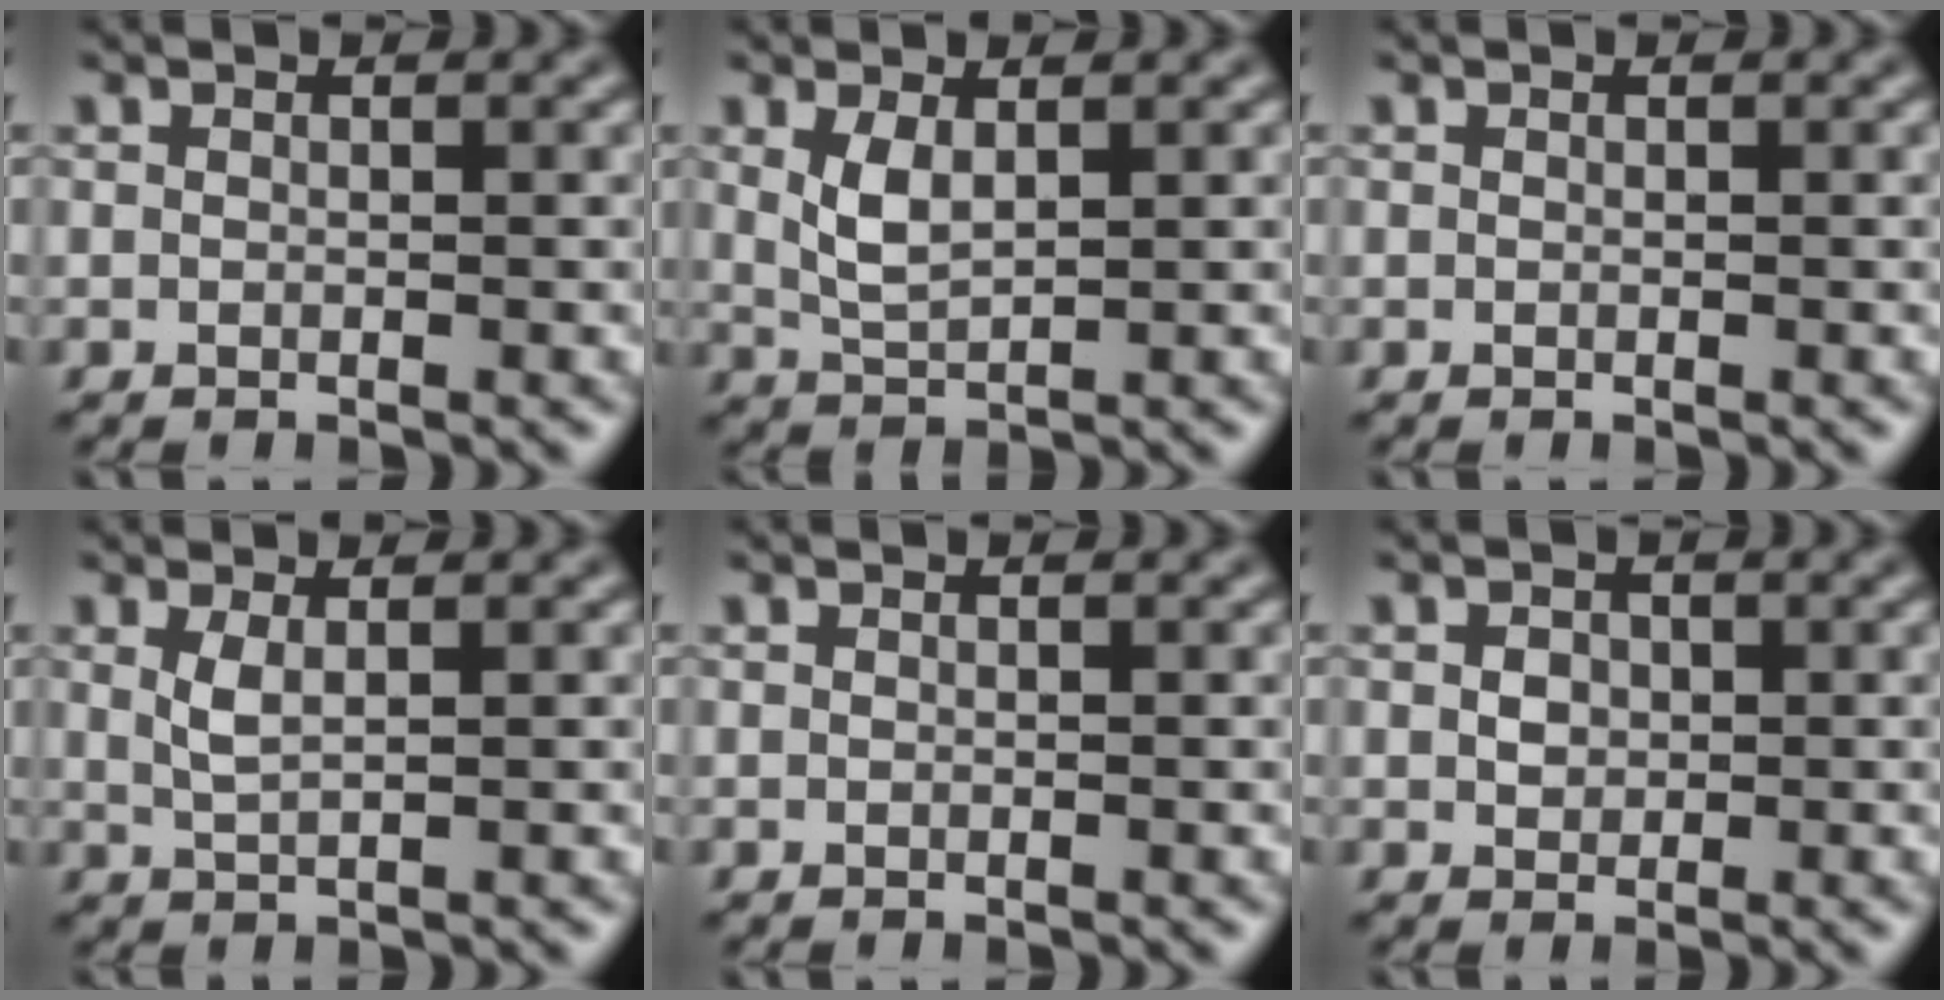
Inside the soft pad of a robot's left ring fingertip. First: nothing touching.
{"total": 2.4, "force": [1.0, 1.0, 2.0], "torque": [-0.049, -0.003, 0.025]}
{"total": 0.0}
{"total": 1.6, "force": [0.7, 0.4, 1.4], "torque": [-0.032, -0.002, 0.015]}
{"total": 0.0}
{"total": 1.4, "force": [0.2, 1.2, 0.7], "torque": [-0.012, 0.000, 0.002]}